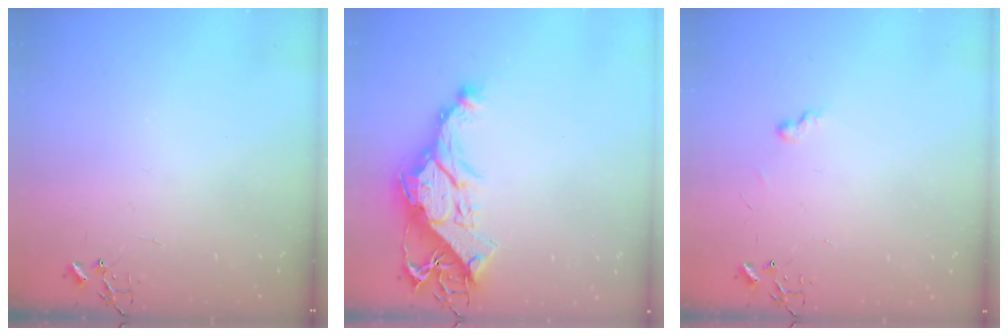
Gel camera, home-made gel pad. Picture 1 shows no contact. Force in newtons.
{"total": 15.6, "press": 15.4, "slide": 2.1}
{"total": 5.2, "press": 5.2, "slide": 0.4}